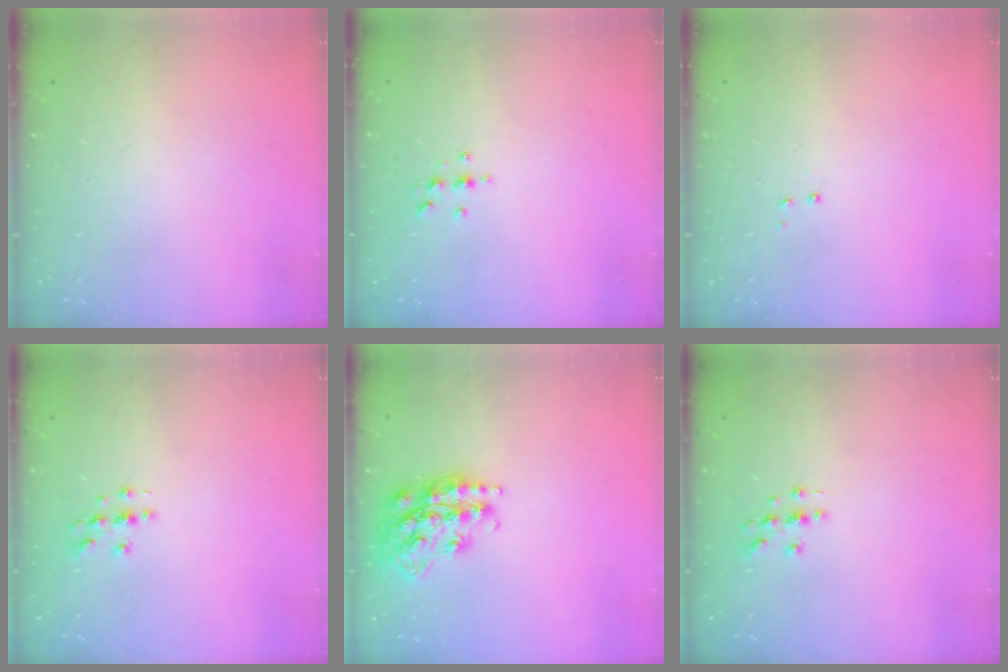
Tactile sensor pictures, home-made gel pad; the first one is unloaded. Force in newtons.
{"total": 3.0, "press": 3.0, "slide": 0.4}
{"total": 2.9, "press": 2.8, "slide": 0.6}
{"total": 2.7, "press": 2.7, "slide": 0.3}
{"total": 18.0, "press": 17.9, "slide": 1.1}
{"total": 2.7, "press": 2.7, "slide": 0.3}